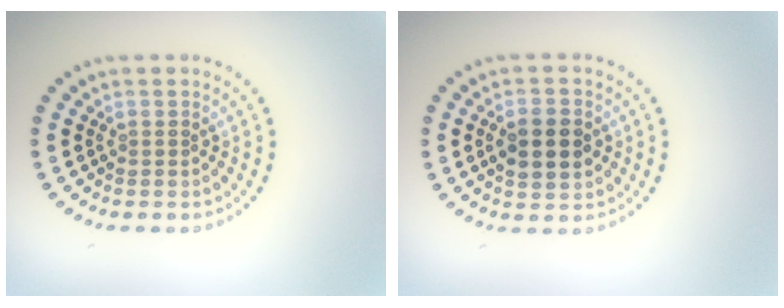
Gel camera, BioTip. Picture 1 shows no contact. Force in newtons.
{"total": 4.3, "press": 4.3, "slide": 0.1}